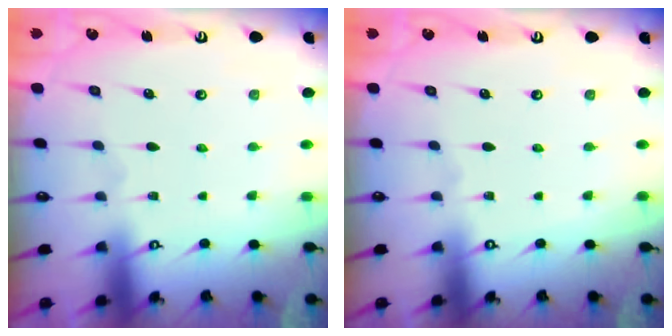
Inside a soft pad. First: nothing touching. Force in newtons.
{"total": 0.0}